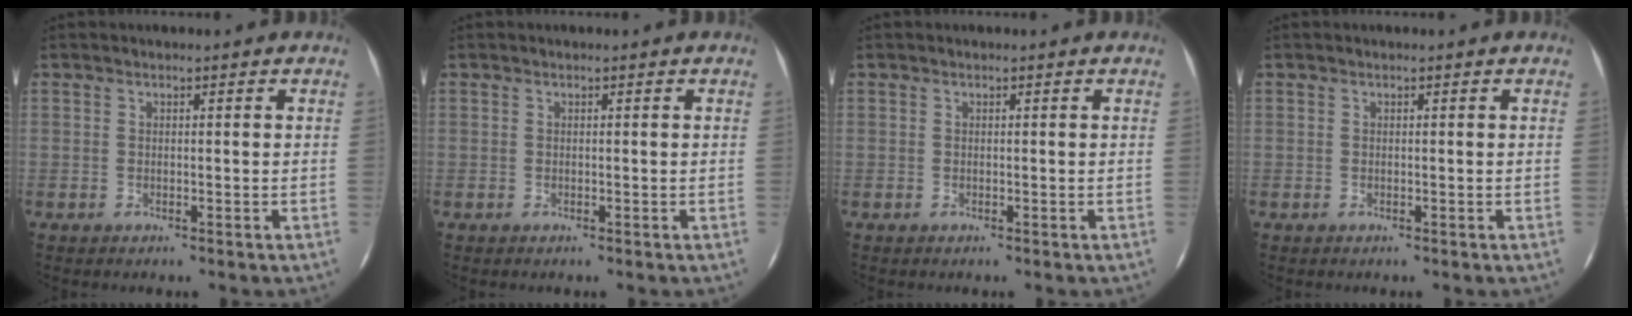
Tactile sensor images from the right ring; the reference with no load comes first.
{"total": 0.0}
{"total": 0.0}
{"total": 0.0}